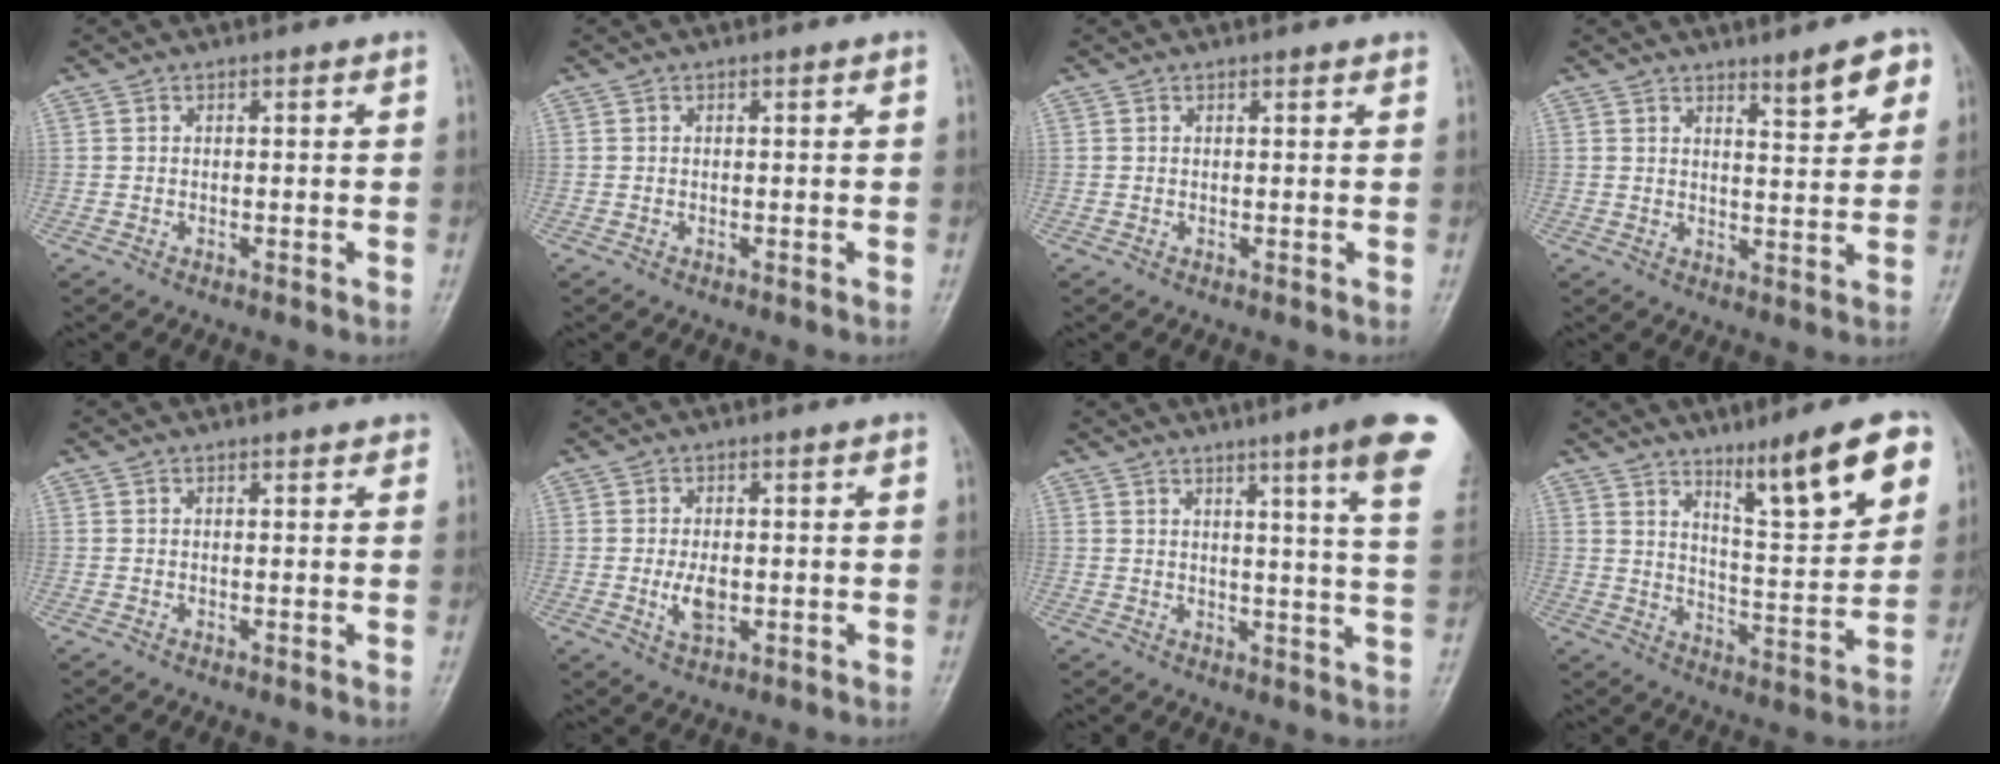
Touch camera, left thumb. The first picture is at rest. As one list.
[{"total": 0.0}, {"total": 0.8, "force": [0.7, 0.2, 0.4], "torque": [-0.005, 0.000, 0.009]}, {"total": 6.1, "force": [3.7, 1.5, 4.5], "torque": [-0.050, -0.026, 0.053]}, {"total": 1.2, "force": [0.9, 0.5, 0.5], "torque": [-0.003, -0.001, 0.008]}, {"total": 4.4, "force": [-0.6, 2.4, 3.7], "torque": [-0.065, -0.003, -0.006]}, {"total": 14.0, "force": [8.3, 0.0, 11.3], "torque": [-0.135, -0.039, 0.087]}, {"total": 14.8, "force": [8.6, 2.8, 11.8], "torque": [-0.155, -0.047, 0.139]}]